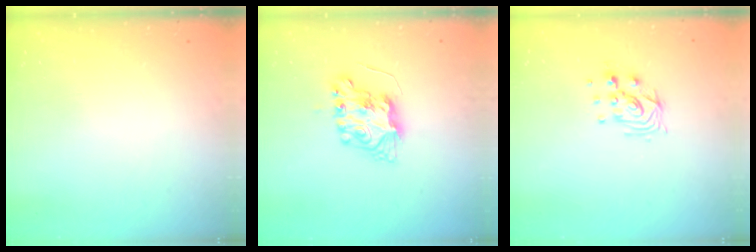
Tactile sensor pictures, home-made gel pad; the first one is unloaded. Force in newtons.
{"total": 9.1, "press": 9.0, "slide": 0.8}
{"total": 8.4, "press": 8.4, "slide": 0.3}